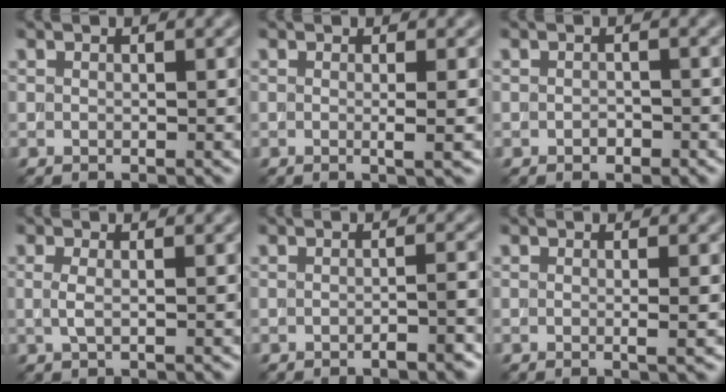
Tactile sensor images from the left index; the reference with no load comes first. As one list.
[{"total": 2.0, "force": [0.0, 0.5, 1.9], "torque": [-0.027, -0.004, -0.008]}, {"total": 0.7, "force": [-0.4, 0.4, 0.3], "torque": [-0.008, 0.001, -0.007]}, {"total": 1.1, "force": [0.1, 0.3, 1.0], "torque": [-0.023, 0.001, -0.001]}, {"total": 2.0, "force": [-1.1, 0.5, 1.6], "torque": [-0.011, 0.007, -0.022]}, {"total": 1.6, "force": [0.0, 0.5, 1.6], "torque": [-0.021, -0.002, -0.007]}]